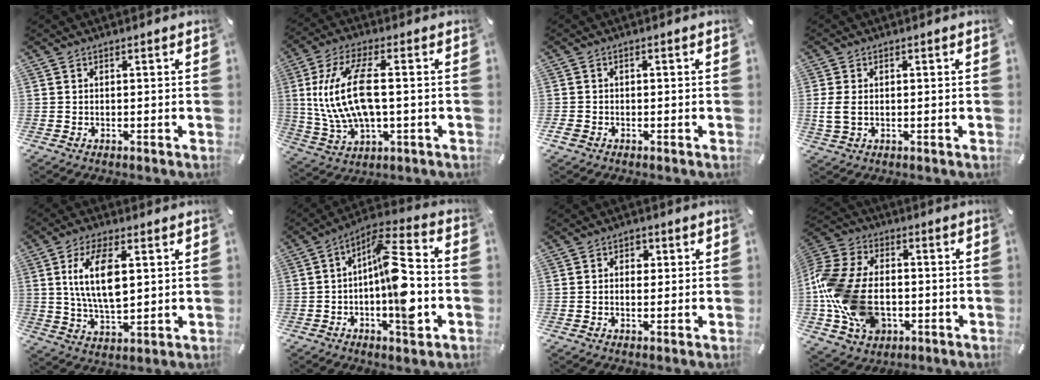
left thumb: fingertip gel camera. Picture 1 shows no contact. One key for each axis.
{"total": 15.1, "fx": 1.2, "fy": 6.9, "fz": 13.3, "tx": -0.287, "ty": -0.005, "tz": 0.019}
{"total": 1.5, "fx": -0.7, "fy": 1.2, "fz": 0.6, "tx": -0.011, "ty": 0.003, "tz": -0.015}
{"total": 4.0, "fx": 0.2, "fy": 2.7, "fz": 2.9, "tx": -0.071, "ty": 0.001, "tz": 0.001}
{"total": 12.2, "fx": 3.0, "fy": 5.8, "fz": 10.3, "tx": -0.211, "ty": -0.005, "tz": 0.046}
{"total": 15.9, "fx": -3.2, "fy": 5.6, "fz": 14.5, "tx": -0.234, "ty": -0.001, "tz": -0.059}
{"total": 2.9, "fx": 0.1, "fy": 2.3, "fz": 1.8, "tx": -0.014, "ty": -0.003, "tz": -0.006}
{"total": 19.4, "fx": -3.4, "fy": 14.3, "fz": 12.7, "tx": -0.282, "ty": 0.024, "tz": -0.053}